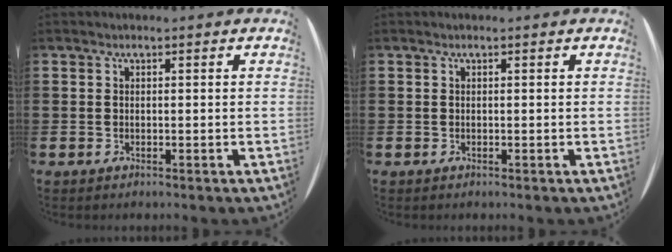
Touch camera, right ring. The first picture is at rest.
{"total": 0.0}